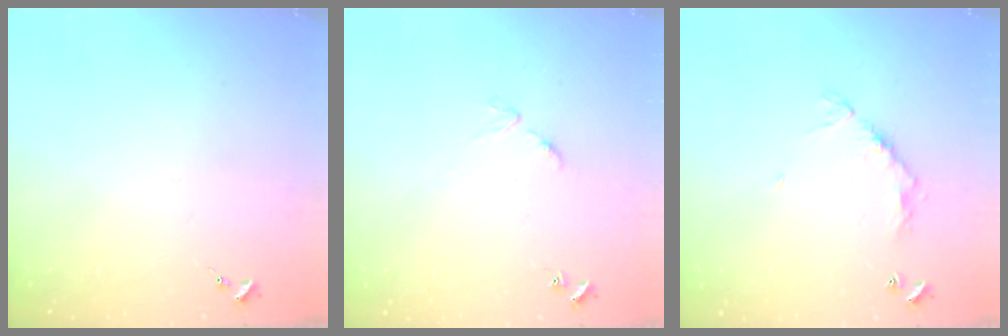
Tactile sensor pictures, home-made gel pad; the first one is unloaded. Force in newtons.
{"total": 3.8, "press": 3.8, "slide": 0.5}
{"total": 8.1, "press": 8.1, "slide": 0.7}